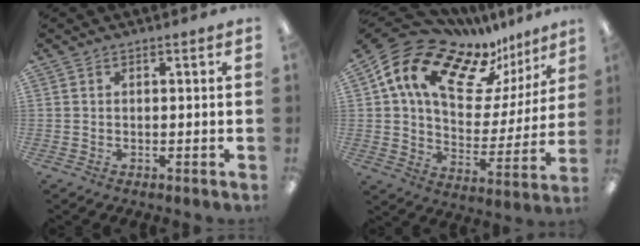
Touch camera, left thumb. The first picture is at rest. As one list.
[{"total": 18.0, "force": [11.6, 10.1, 9.2], "torque": [-0.167, -0.069, 0.204]}]